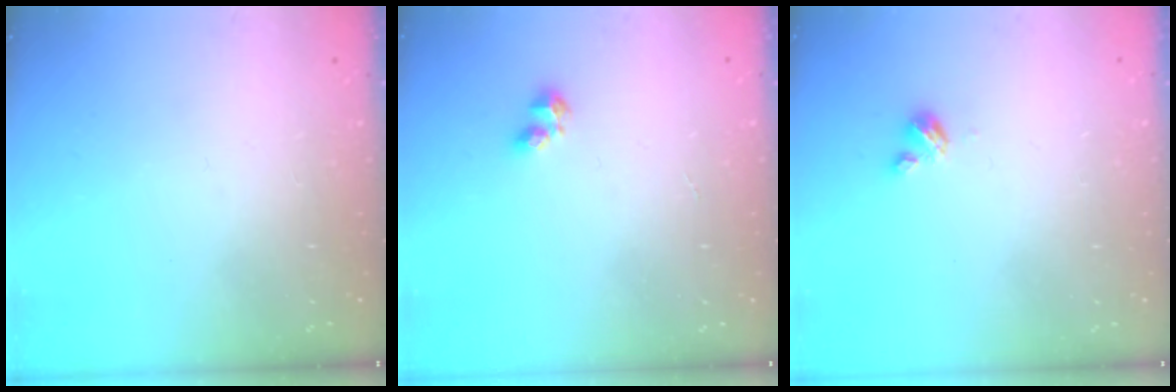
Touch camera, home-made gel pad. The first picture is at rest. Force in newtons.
{"total": 2.1, "press": 2.0, "slide": 0.8}
{"total": 2.7, "press": 2.7, "slide": 0.3}